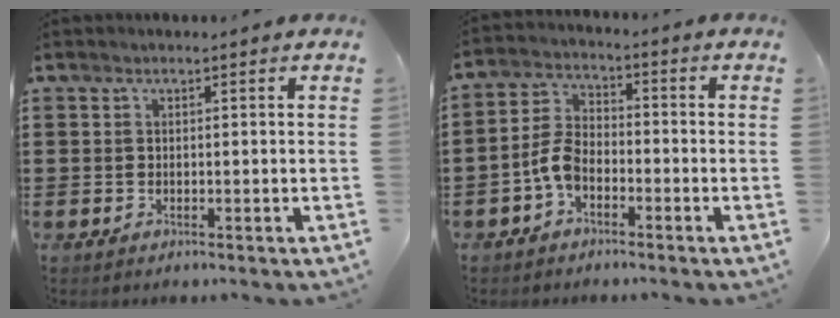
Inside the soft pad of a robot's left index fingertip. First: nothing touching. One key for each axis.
{"total": 5.1, "fx": -2.6, "fy": 2.9, "fz": 3.4, "tx": -0.095, "ty": 0.004, "tz": -0.058}